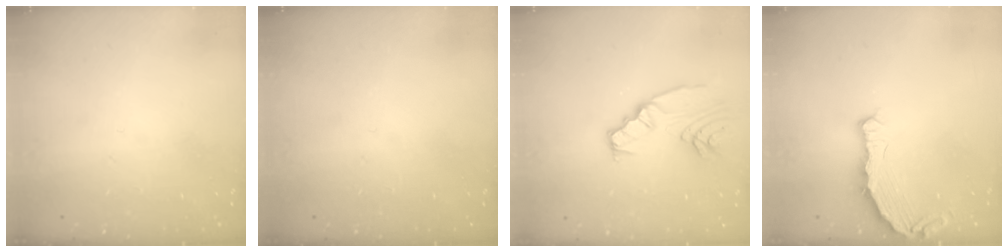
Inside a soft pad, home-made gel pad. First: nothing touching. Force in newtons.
{"total": 0.0}
{"total": 8.3, "press": 8.3, "slide": 0.8}
{"total": 7.3, "press": 5.6, "slide": 4.7}